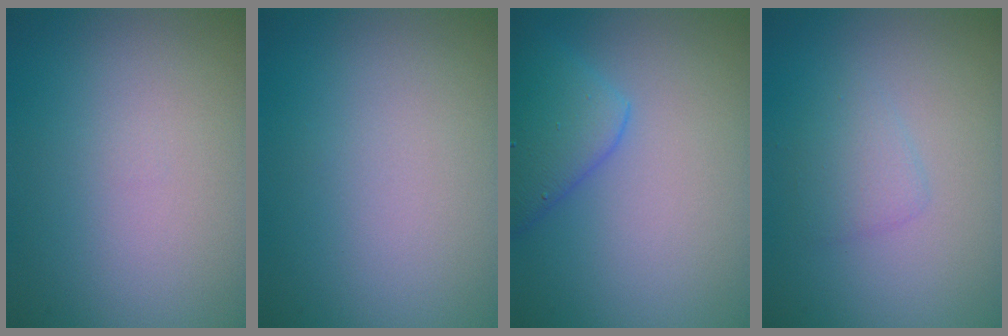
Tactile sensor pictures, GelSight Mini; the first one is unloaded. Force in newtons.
{"total": 0.0}
{"total": 2.9, "press": 2.9, "slide": 0.0}
{"total": 1.6, "press": 1.6, "slide": 0.0}